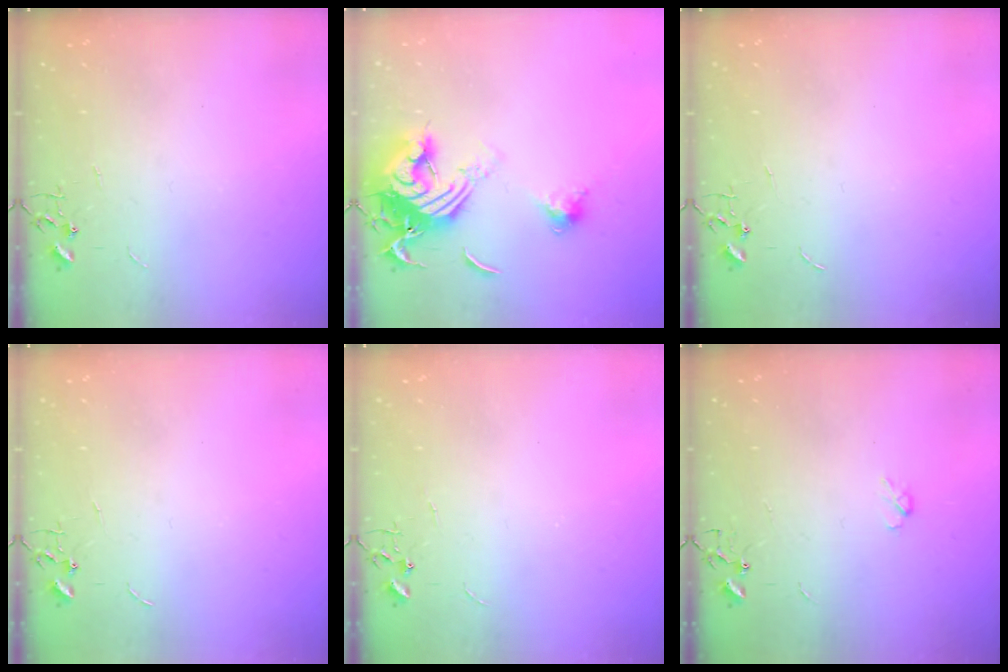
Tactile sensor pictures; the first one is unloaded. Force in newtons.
{"total": 16.6, "press": 16.5, "slide": 1.6}
{"total": 0.0}
{"total": 0.0}
{"total": 0.0}
{"total": 3.5, "press": 3.4, "slide": 0.7}